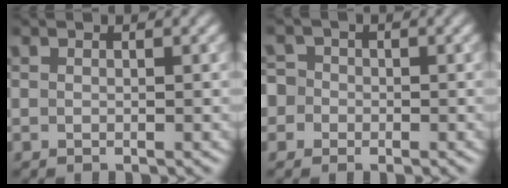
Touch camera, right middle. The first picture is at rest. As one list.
[{"total": 3.8, "force": [-1.0, 3.6, 0.9], "torque": [0.003, 0.019, -0.049]}]